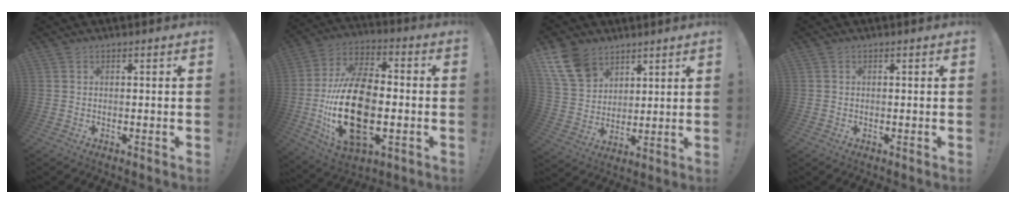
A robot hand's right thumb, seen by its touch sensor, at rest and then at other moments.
{"total": 25.1, "force": [-4.3, 14.5, 20.1], "torque": [-0.392, 0.021, -0.065]}
{"total": 13.9, "force": [8.5, 9.5, 5.6], "torque": [-0.104, -0.044, 0.171]}
{"total": 0.8, "force": [0.0, 0.8, -0.1], "torque": [-0.003, 0.005, 0.001]}